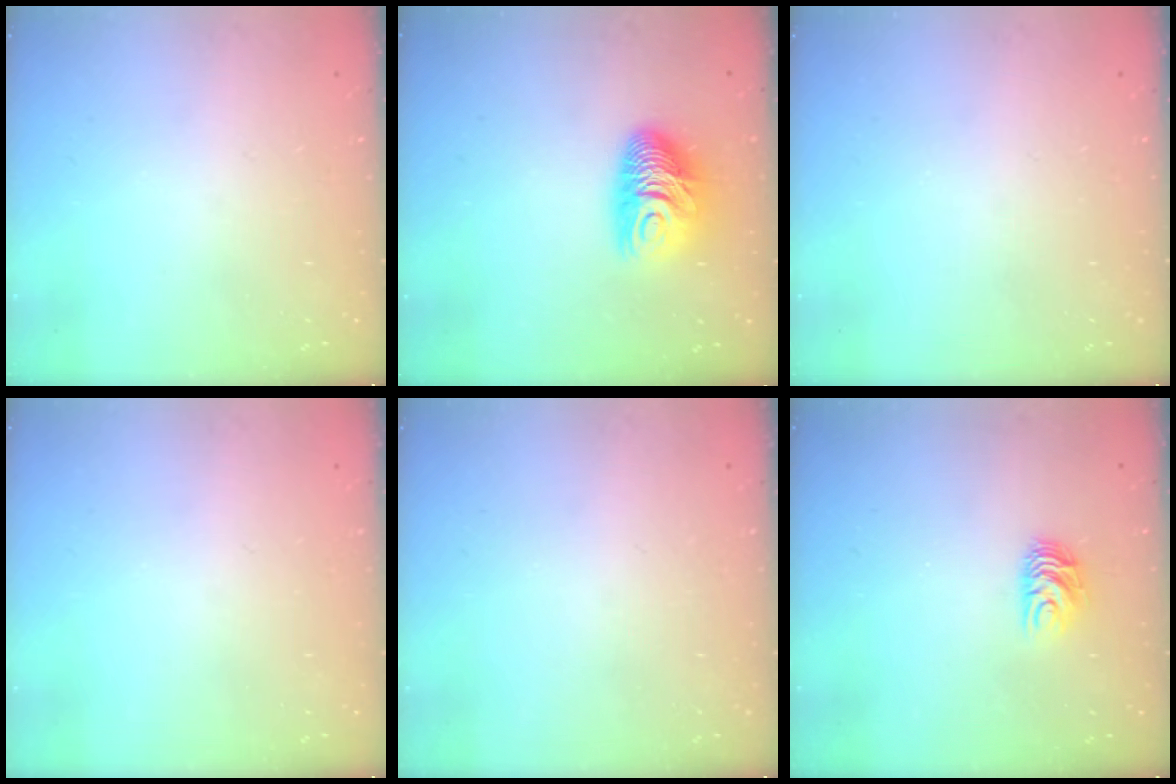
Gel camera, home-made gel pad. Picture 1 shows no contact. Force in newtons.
{"total": 11.0, "press": 11.0, "slide": 0.8}
{"total": 0.0}
{"total": 0.0}
{"total": 0.0}
{"total": 6.7, "press": 6.6, "slide": 0.6}